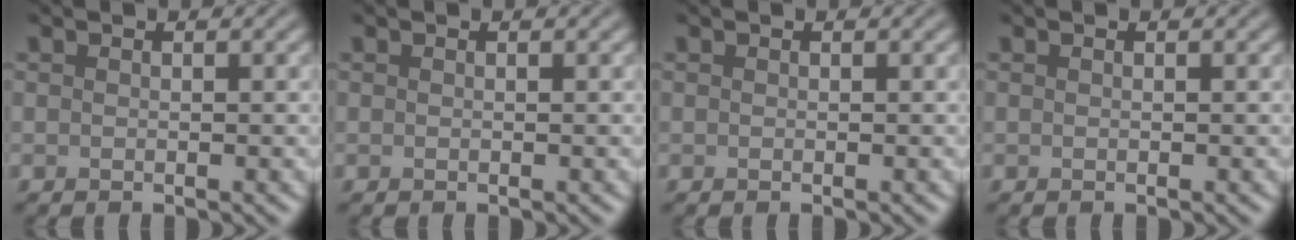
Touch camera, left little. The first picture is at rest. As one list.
[{"total": 0.0}, {"total": 0.0}, {"total": 0.0}]